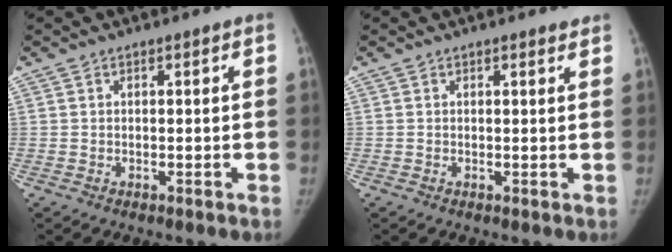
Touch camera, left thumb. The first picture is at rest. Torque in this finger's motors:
{"motor_torque": [-0.16, -0.01, -0.26, -0.02, -0.01]}